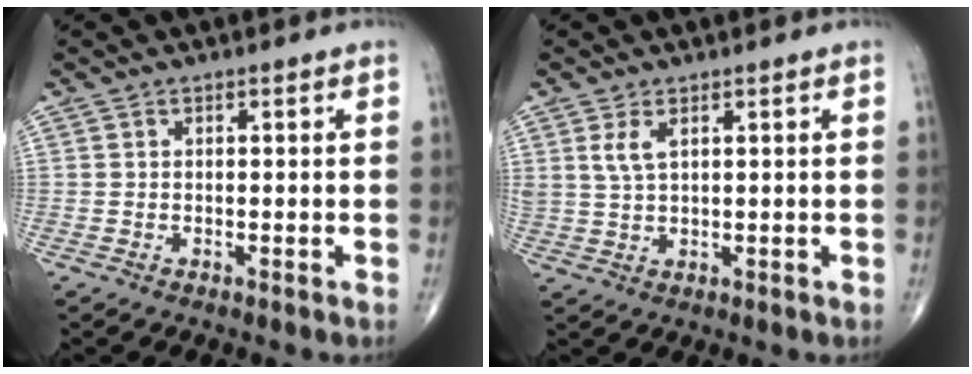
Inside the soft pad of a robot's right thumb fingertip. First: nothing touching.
{"total": 3.3, "force": [1.5, 1.4, 2.5], "torque": [-0.055, -0.004, 0.037]}